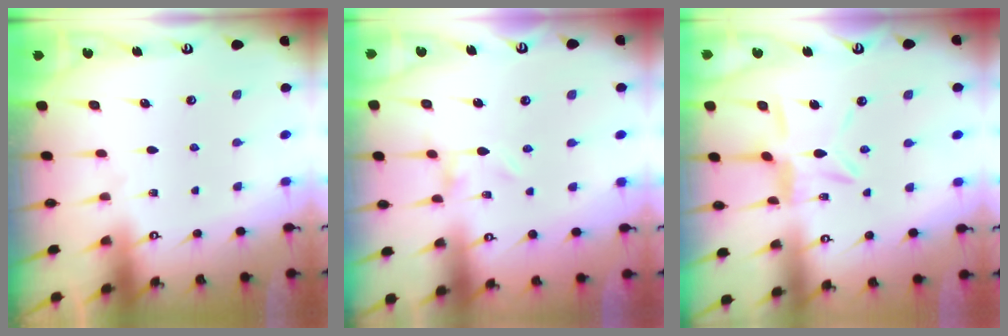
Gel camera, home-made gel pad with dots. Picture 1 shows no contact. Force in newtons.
{"total": 0.0}
{"total": 9.1, "press": 9.0, "slide": 0.7}